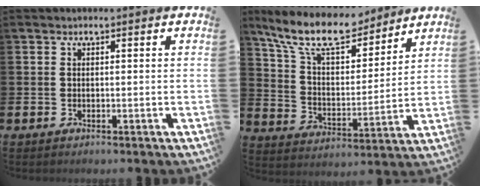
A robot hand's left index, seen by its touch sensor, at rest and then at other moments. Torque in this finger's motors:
{"motor_torque": [0.38, -0.48, 1.04, 0.21]}